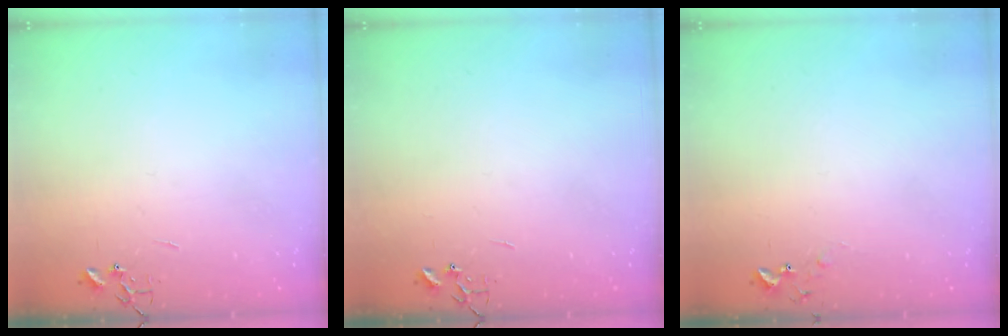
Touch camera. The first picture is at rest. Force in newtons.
{"total": 0.0}
{"total": 5.0, "press": 5.0, "slide": 0.5}